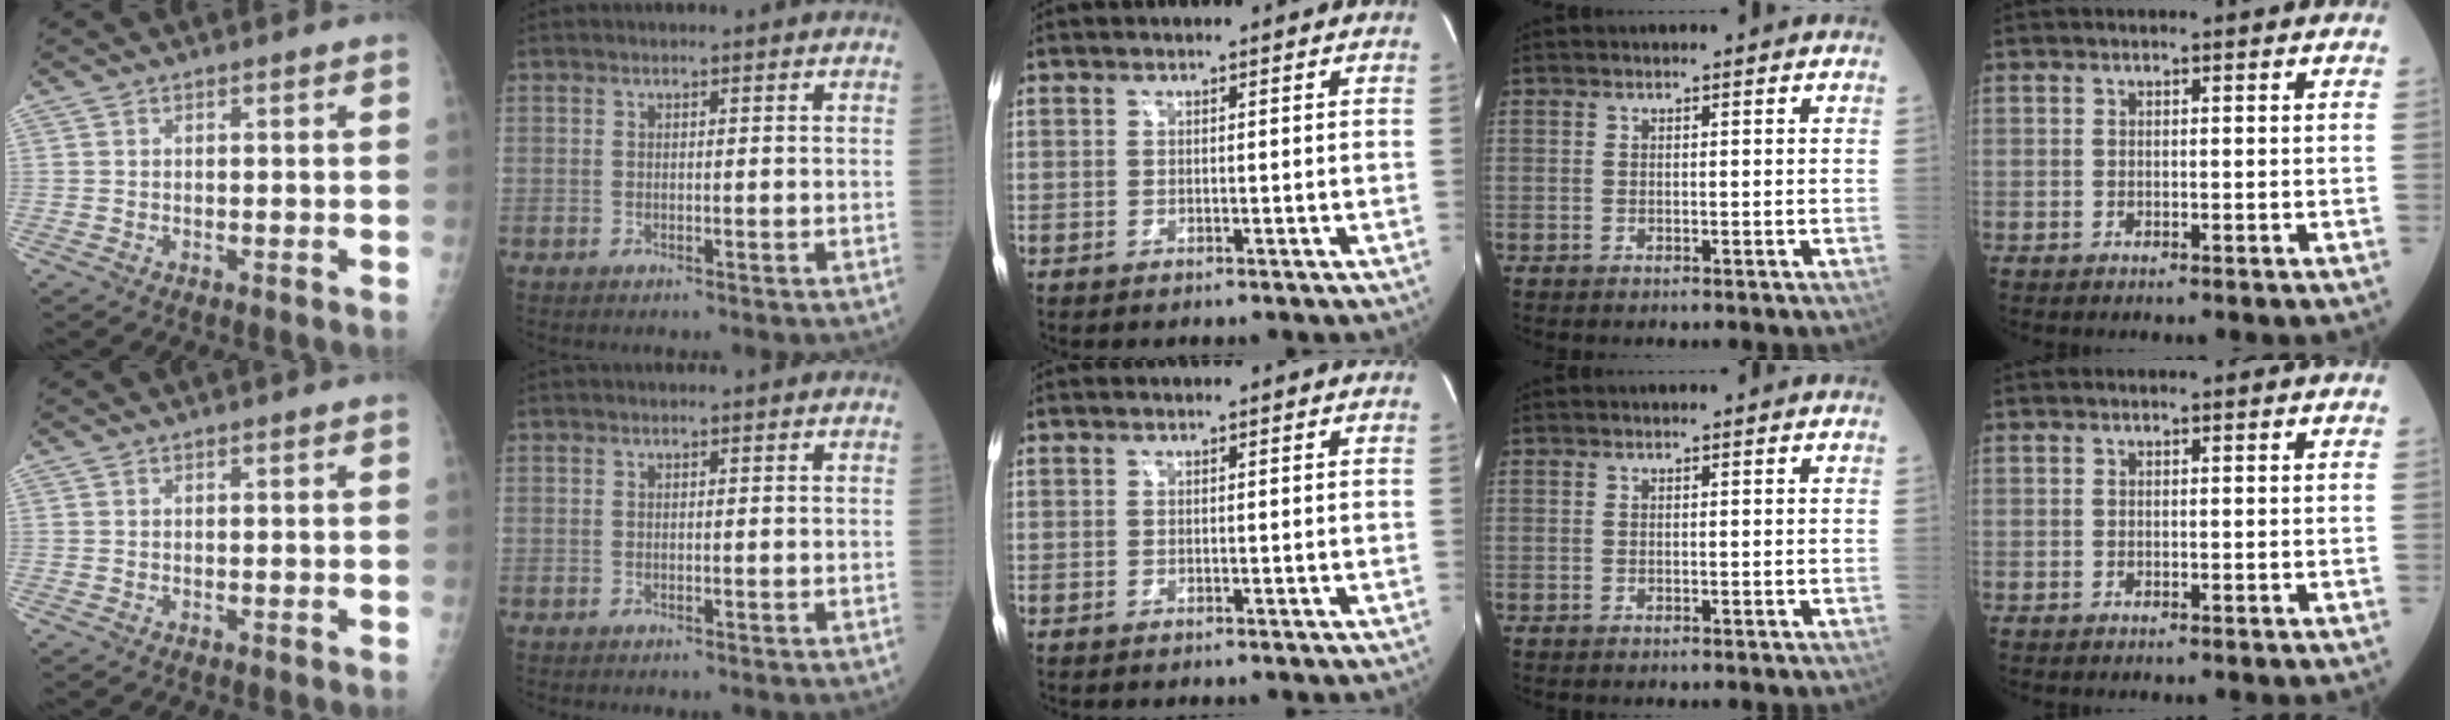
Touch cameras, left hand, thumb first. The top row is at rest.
{}